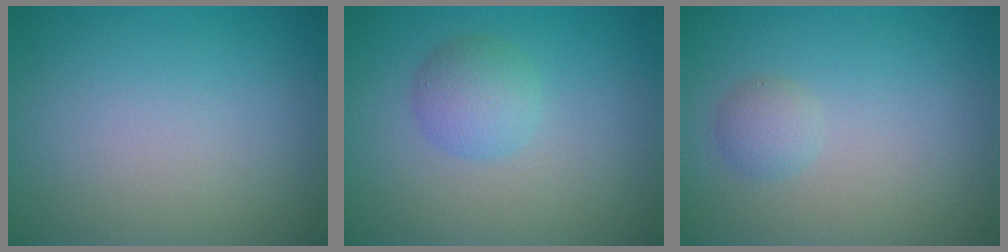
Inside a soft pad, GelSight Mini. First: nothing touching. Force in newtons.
{"total": 2.6, "press": 2.6, "slide": 0.1}
{"total": 1.3, "press": 1.3, "slide": 0.2}